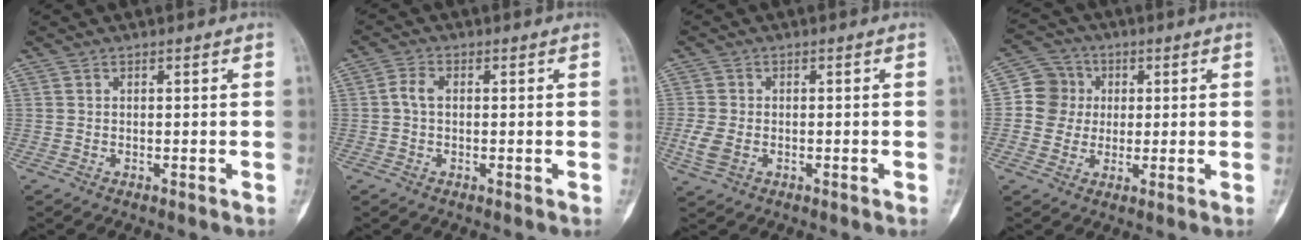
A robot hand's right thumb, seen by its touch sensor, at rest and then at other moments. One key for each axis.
{"total": 2.7, "fx": 0.0, "fy": 1.8, "fz": 2.1, "tx": -0.042, "ty": 0.005, "tz": -0.005}
{"total": 4.1, "fx": -1.2, "fy": 2.7, "fz": 2.8, "tx": -0.073, "ty": 0.001, "tz": -0.023}
{"total": 7.6, "fx": 0.6, "fy": 7.4, "fz": 1.7, "tx": 0.009, "ty": 0.010, "tz": 0.000}